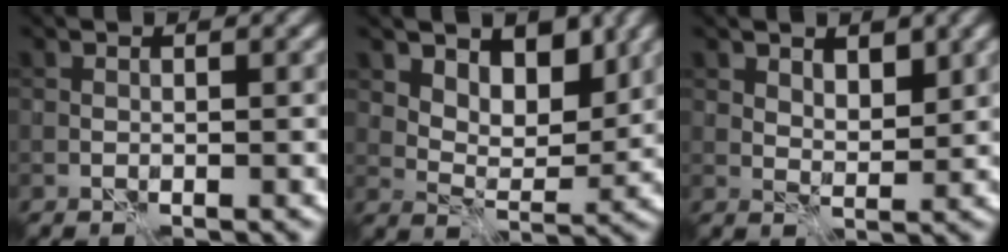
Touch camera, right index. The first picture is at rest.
{"total": 5.0, "force": [3.0, 2.8, 2.8], "torque": [-0.044, -0.015, 0.045]}
{"total": 2.5, "force": [1.6, 1.3, 1.4], "torque": [-0.023, -0.007, 0.029]}